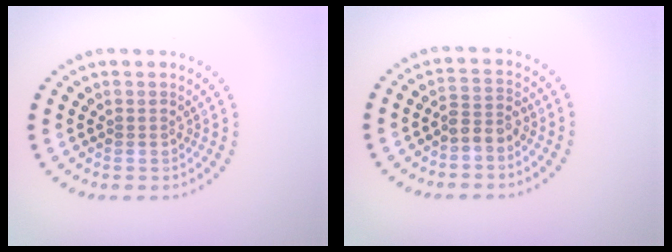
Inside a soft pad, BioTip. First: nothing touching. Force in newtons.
{"total": 2.1, "press": 1.7, "slide": 1.2}